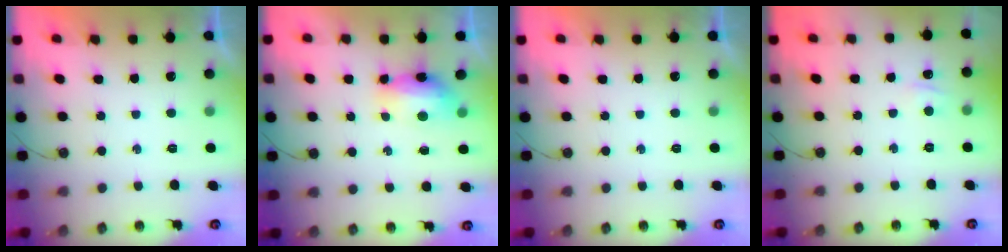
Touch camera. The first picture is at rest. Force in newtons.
{"total": 7.5, "press": 7.4, "slide": 1.0}
{"total": 0.0}
{"total": 5.4, "press": 5.4, "slide": 0.7}